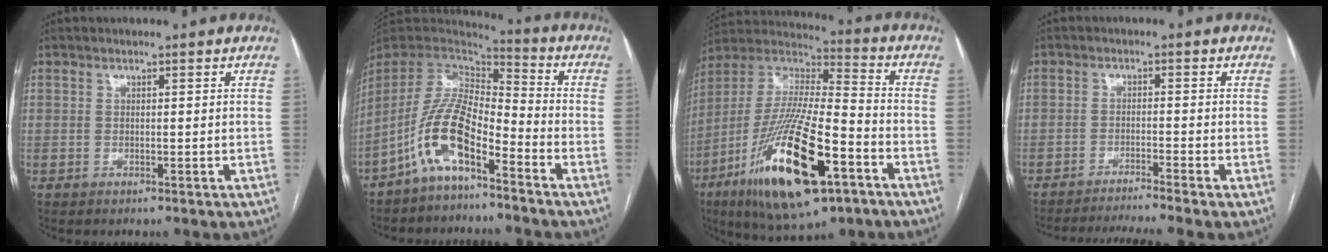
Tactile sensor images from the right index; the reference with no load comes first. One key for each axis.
{"total": 10.8, "fx": -6.2, "fy": 3.3, "fz": 8.2, "tx": -0.181, "ty": 0.017, "tz": -0.122}
{"total": 24.6, "fx": -11.1, "fy": 5.9, "fz": 21.2, "tx": -0.432, "ty": -0.042, "tz": -0.190}
{"total": 8.4, "fx": -7.4, "fy": -2.3, "fz": 3.3, "tx": -0.034, "ty": -0.016, "tz": -0.119}